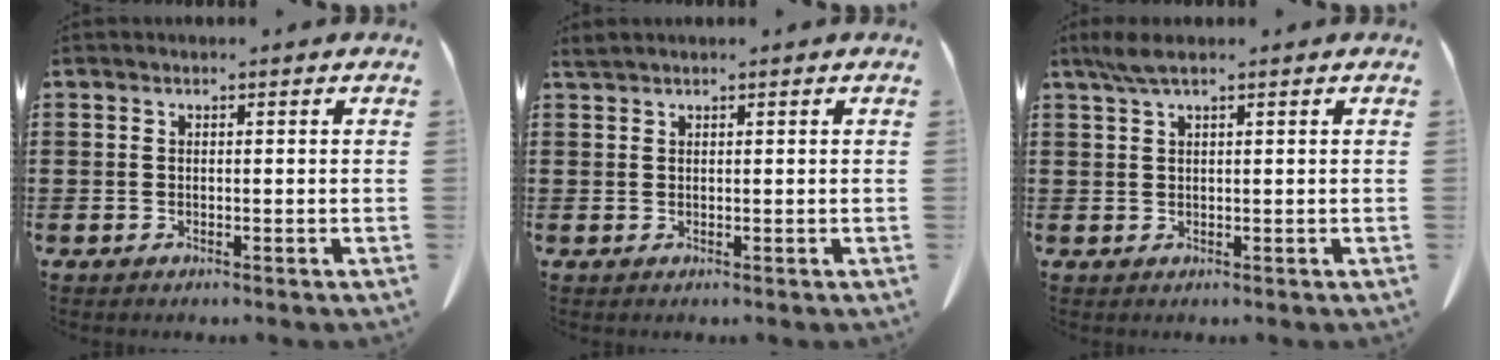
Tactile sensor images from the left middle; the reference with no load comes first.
{"total": 0.9, "force": [0.8, 0.0, 0.3], "torque": [-0.009, -0.002, 0.017]}
{"total": 2.8, "force": [1.7, 0.3, 2.1], "torque": [-0.045, 0.001, 0.032]}